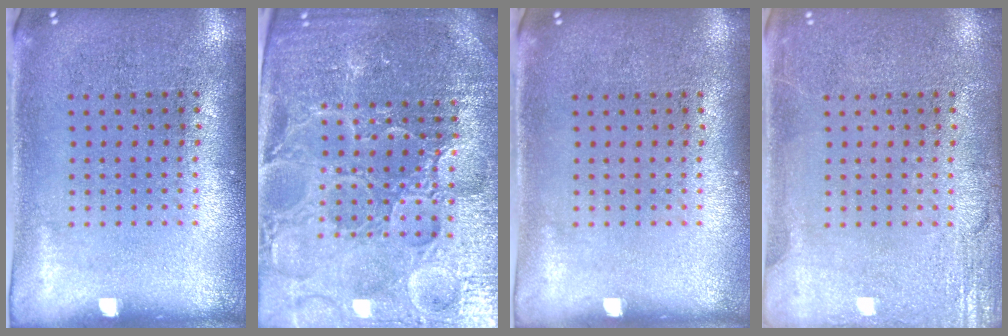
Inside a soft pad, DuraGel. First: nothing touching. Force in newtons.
{"total": 5.5, "press": 5.1, "slide": 2.1}
{"total": 0.0}
{"total": 2.7, "press": 2.7, "slide": 0.3}